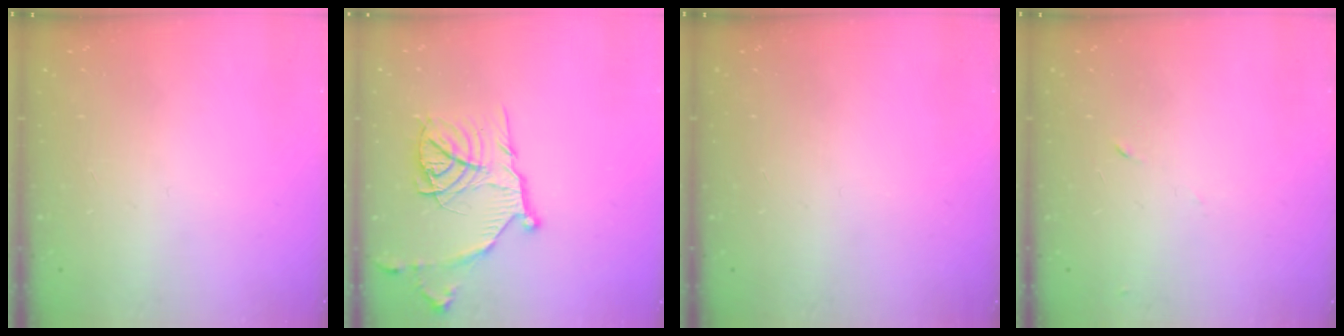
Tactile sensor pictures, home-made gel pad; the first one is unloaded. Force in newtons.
{"total": 15.2, "press": 15.2, "slide": 1.1}
{"total": 0.0}
{"total": 5.2, "press": 5.1, "slide": 0.6}